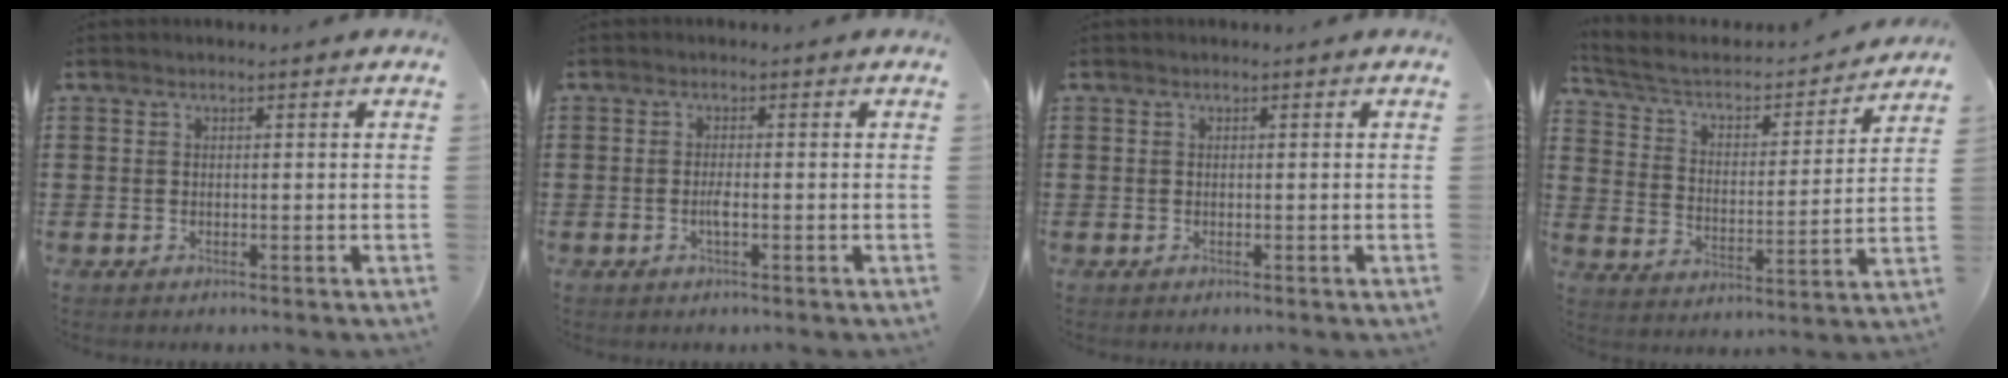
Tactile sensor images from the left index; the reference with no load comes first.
{"total": 1.7, "force": [-0.4, 0.3, 1.6], "torque": [-0.038, -0.003, -0.010]}
{"total": 0.0}
{"total": 4.4, "force": [3.5, 1.8, 1.9], "torque": [-0.059, -0.027, 0.050]}